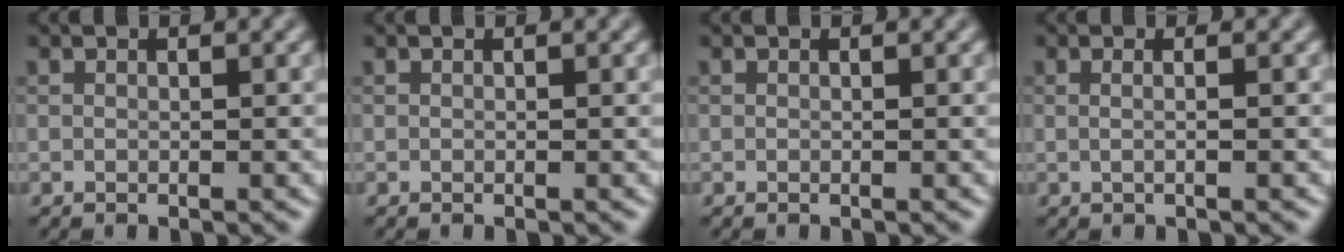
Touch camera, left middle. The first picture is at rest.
{"total": 0.0}
{"total": 0.0}
{"total": 2.0, "force": [0.2, 1.0, 1.8], "torque": [-0.005, 0.003, -0.015]}